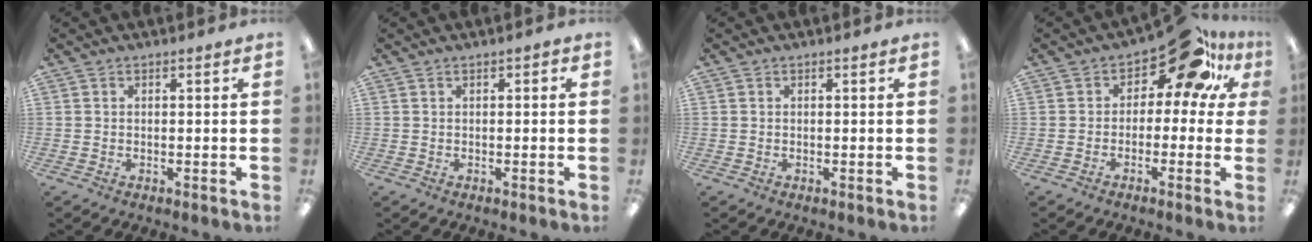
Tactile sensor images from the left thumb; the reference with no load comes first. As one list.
[{"total": 0.6, "force": [-0.2, 0.4, 0.4], "torque": [-0.007, 0.001, -0.004]}, {"total": 0.0}, {"total": 12.2, "force": [7.4, 5.8, 7.8], "torque": [-0.115, -0.053, 0.126]}]